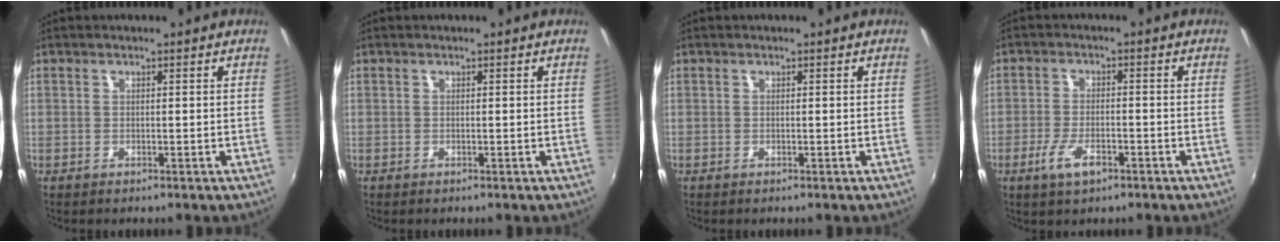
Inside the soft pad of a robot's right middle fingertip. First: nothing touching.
{"total": 0.0}
{"total": 0.0}
{"total": 5.4, "force": [-3.1, 2.1, 4.0], "torque": [-0.091, -0.009, -0.057]}